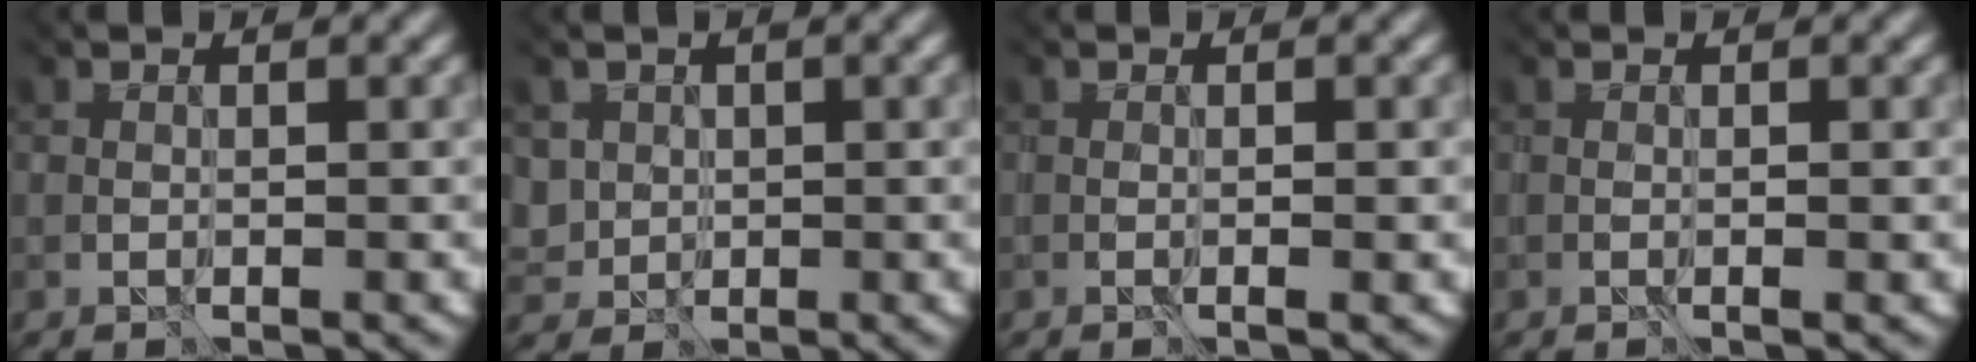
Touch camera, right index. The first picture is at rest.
{"total": 2.1, "force": [0.8, 1.9, -0.4], "torque": [-0.027, 0.003, 0.031]}
{"total": 0.9, "force": [-0.5, 0.0, 0.8], "torque": [-0.013, -0.001, -0.004]}
{"total": 0.6, "force": [-0.3, 0.1, 0.6], "torque": [-0.011, 0.000, -0.003]}